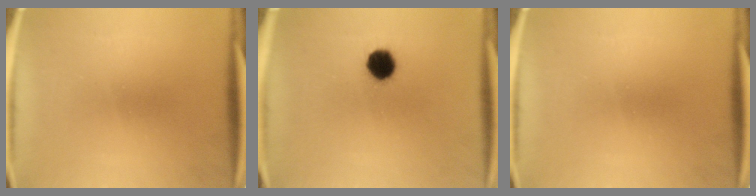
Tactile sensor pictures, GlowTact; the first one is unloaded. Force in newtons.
{"total": 6.9}
{"total": 0.0}